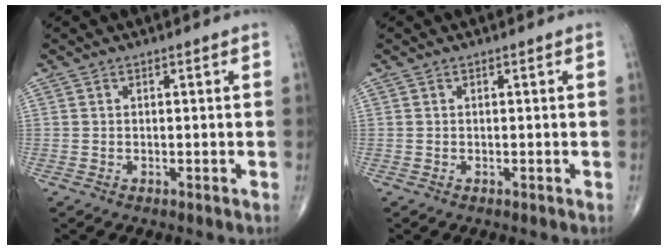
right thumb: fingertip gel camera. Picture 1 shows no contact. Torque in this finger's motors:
{"motor_torque": [-0.10, 0.19, 0.05, -0.19, -0.05]}